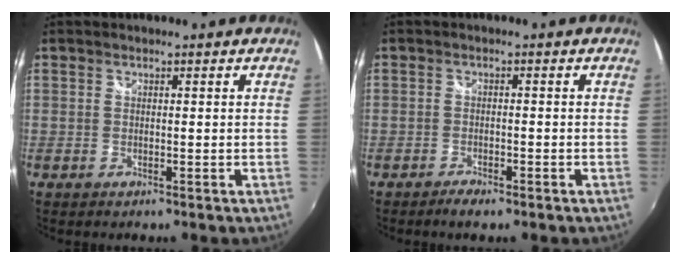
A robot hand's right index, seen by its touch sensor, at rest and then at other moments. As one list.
[{"total": 2.6, "force": [-2.1, 0.7, 1.2], "torque": [-0.034, -0.006, -0.040]}]